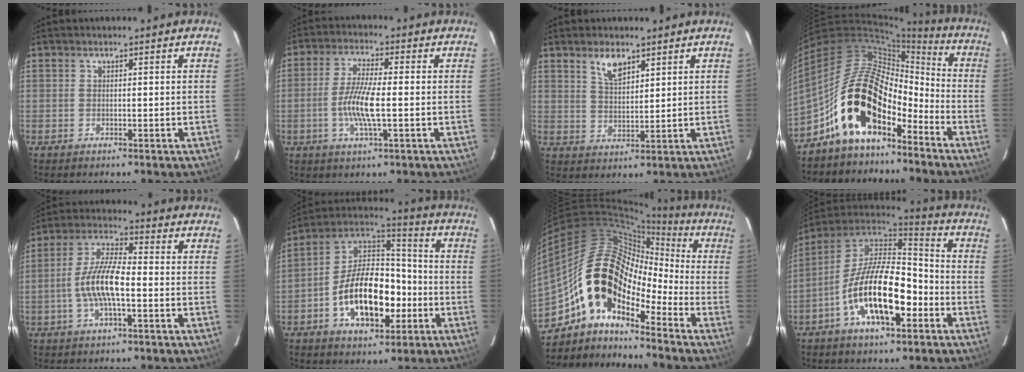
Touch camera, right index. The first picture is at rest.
{"total": 8.1, "force": [-1.6, 1.3, 7.9], "torque": [-0.157, -0.002, -0.035]}
{"total": 5.0, "force": [3.3, 2.1, 3.1], "torque": [-0.056, 0.003, 0.065]}
{"total": 18.4, "force": [-10.9, 9.1, 11.7], "torque": [-0.216, 0.014, -0.203]}
{"total": 10.1, "force": [-2.5, 2.8, 9.4], "torque": [-0.195, 0.007, -0.049]}
{"total": 17.7, "force": [-5.6, 9.7, 13.8], "torque": [-0.254, 0.022, -0.089]}
{"total": 15.5, "force": [-8.8, 8.1, 9.8], "torque": [-0.158, 0.009, -0.185]}
{"total": 18.4, "force": [-6.9, 7.9, 15.2], "torque": [-0.282, -0.003, -0.125]}